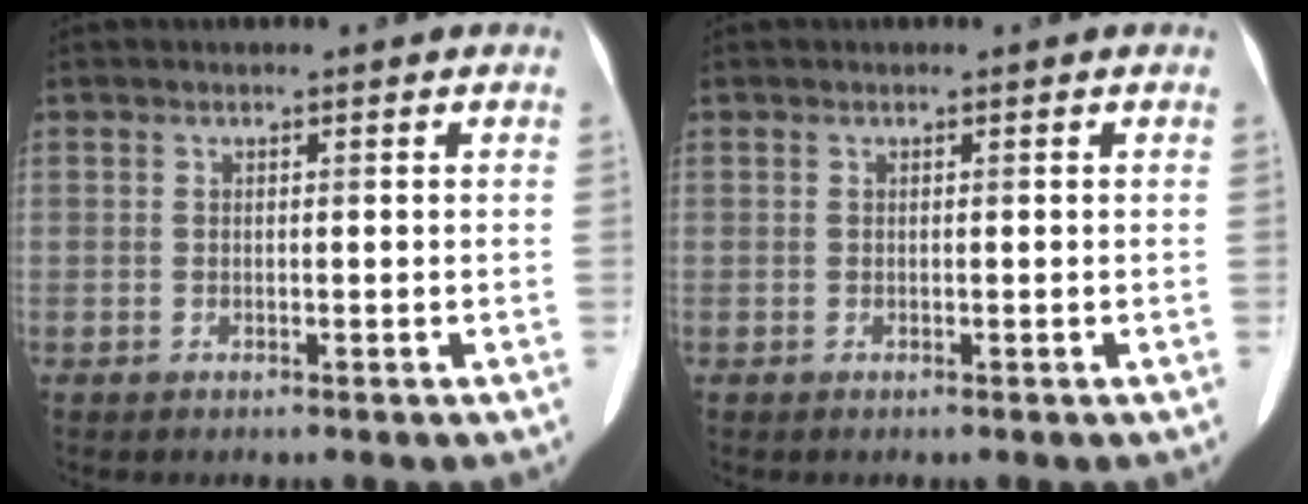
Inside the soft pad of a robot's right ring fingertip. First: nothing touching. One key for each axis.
{"total": 0.0}